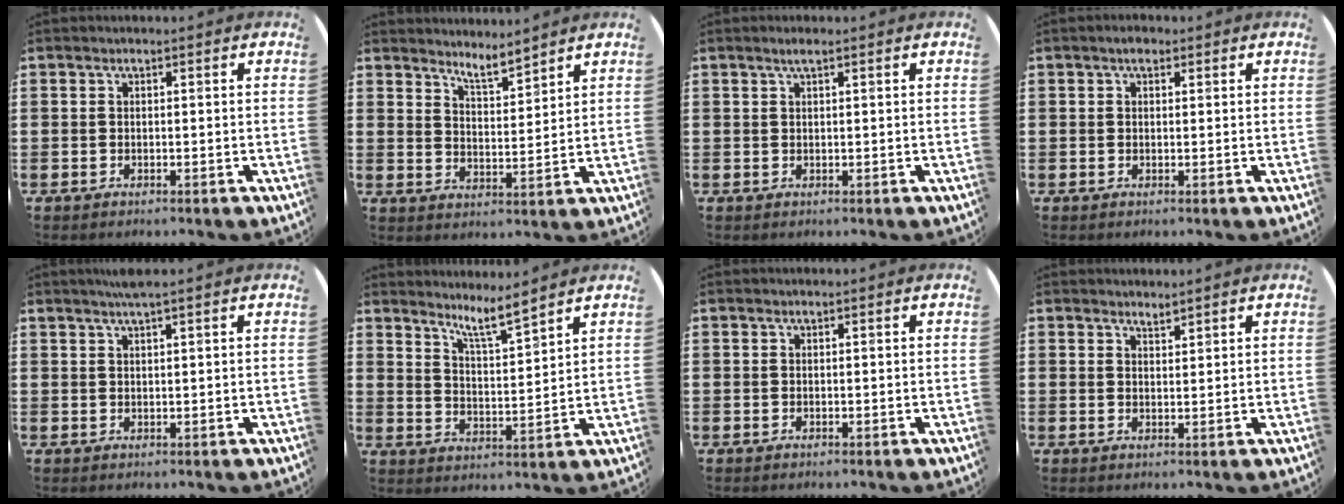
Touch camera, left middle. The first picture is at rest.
{"total": 5.0, "force": [4.9, 0.0, 0.9], "torque": [-0.027, -0.023, 0.088]}
{"total": 1.1, "force": [0.7, 0.0, 0.8], "torque": [-0.016, 0.002, 0.012]}
{"total": 1.4, "force": [0.9, 0.7, 0.7], "torque": [0.000, 0.001, 0.013]}
{"total": 2.0, "force": [1.5, -0.2, 1.2], "torque": [-0.025, 0.000, 0.027]}
{"total": 6.0, "force": [5.7, -0.3, 1.9], "torque": [-0.053, -0.028, 0.099]}
{"total": 0.0}
{"total": 1.5, "force": [1.5, 0.0, -0.1], "torque": [0.001, 0.000, 0.028]}